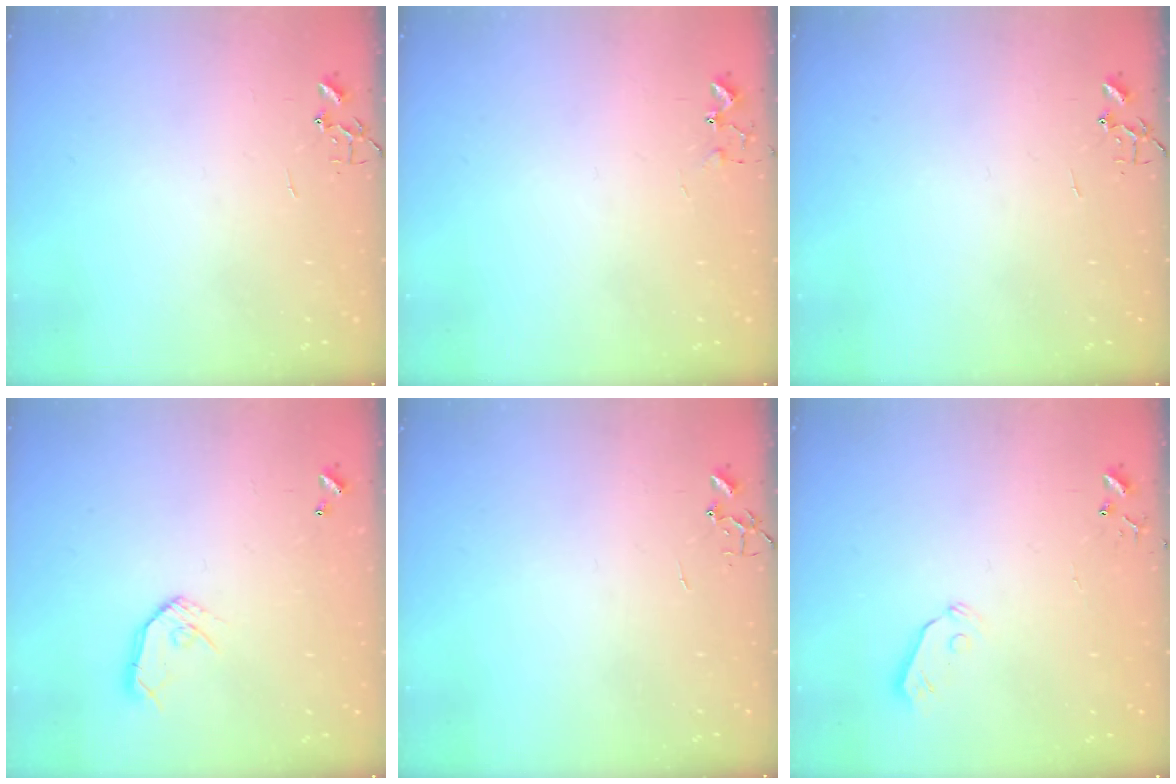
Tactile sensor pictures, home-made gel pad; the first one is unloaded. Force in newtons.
{"total": 5.8, "press": 5.7, "slide": 0.7}
{"total": 0.0}
{"total": 8.8, "press": 8.8, "slide": 0.6}
{"total": 0.0}
{"total": 5.5, "press": 5.4, "slide": 0.6}